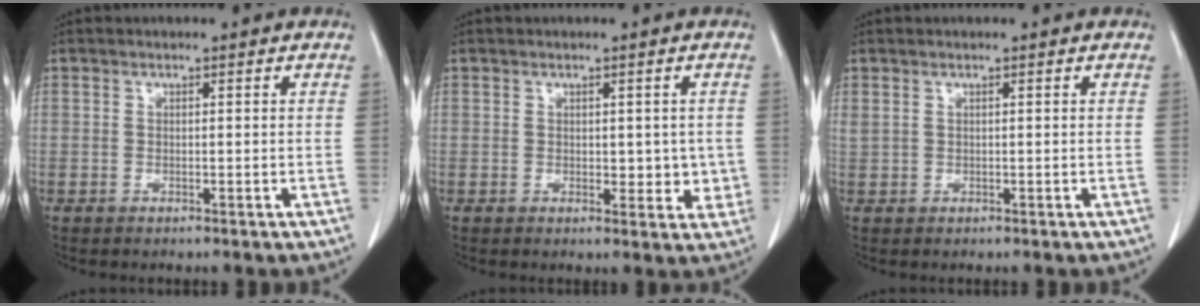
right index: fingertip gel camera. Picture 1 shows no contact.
{"total": 3.9, "force": [0.1, 2.4, 3.1], "torque": [-0.023, -0.003, 0.005]}
{"total": 1.0, "force": [0.7, 0.4, 0.5], "torque": [-0.023, 0.017, 0.022]}